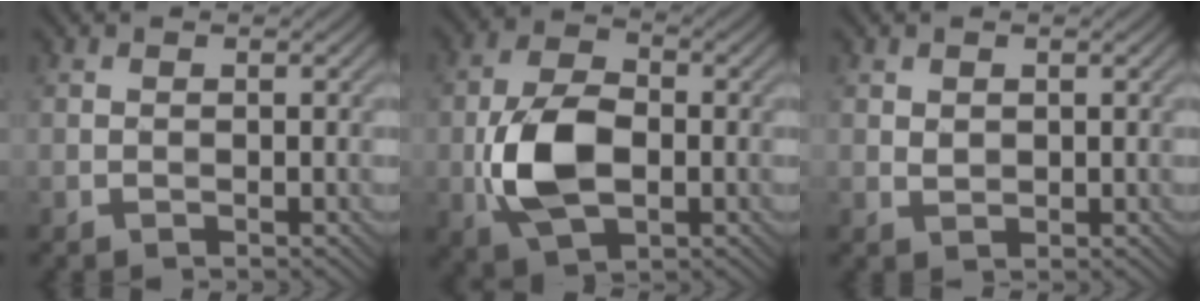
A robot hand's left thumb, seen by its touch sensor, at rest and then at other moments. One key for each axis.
{"total": 9.7, "fx": -1.9, "fy": 5.8, "fz": 7.6, "tx": -0.173, "ty": 0.000, "tz": -0.038}
{"total": 1.1, "fx": 0.5, "fy": 0.8, "fz": 0.5, "tx": -0.018, "ty": -0.001, "tz": 0.013}